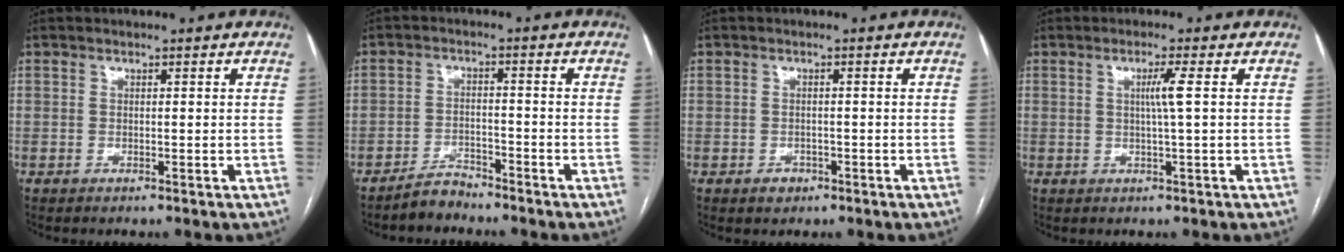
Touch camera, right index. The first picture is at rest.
{"total": 3.3, "force": [-3.2, 0.9, 0.3], "torque": [-0.004, -0.003, -0.058]}
{"total": 1.9, "force": [-1.1, 1.5, 0.6], "torque": [-0.006, 0.004, -0.012]}
{"total": 2.9, "force": [0.5, -0.8, 2.8], "torque": [-0.052, -0.001, 0.008]}